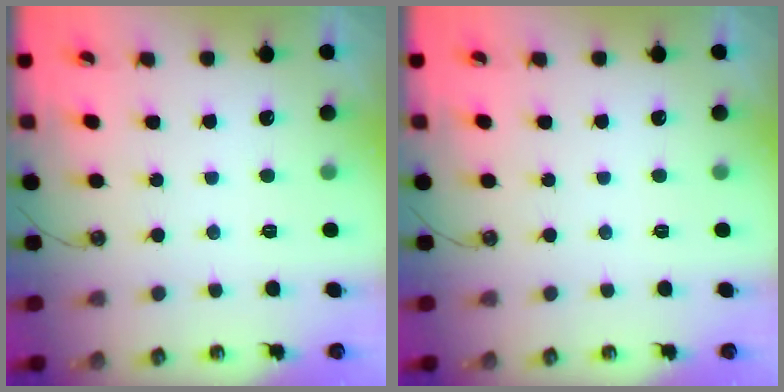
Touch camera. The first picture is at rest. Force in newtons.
{"total": 0.0}